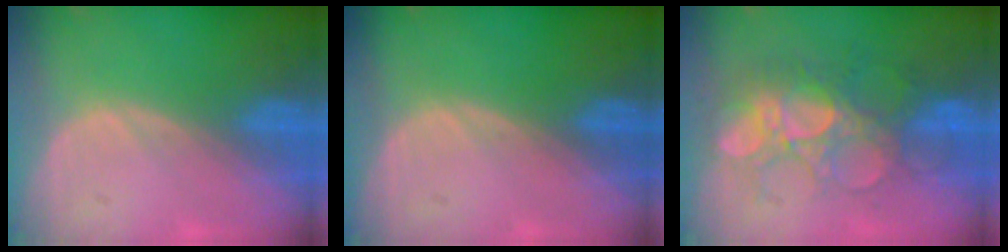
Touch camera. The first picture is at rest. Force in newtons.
{"total": 0.0}
{"total": 9.1, "press": 8.9, "slide": 1.9}